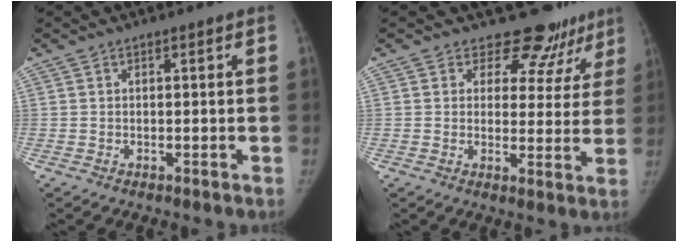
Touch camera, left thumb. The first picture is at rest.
{"total": 10.8, "force": [9.2, 5.7, 0.5], "torque": [0.049, -0.057, 0.088]}